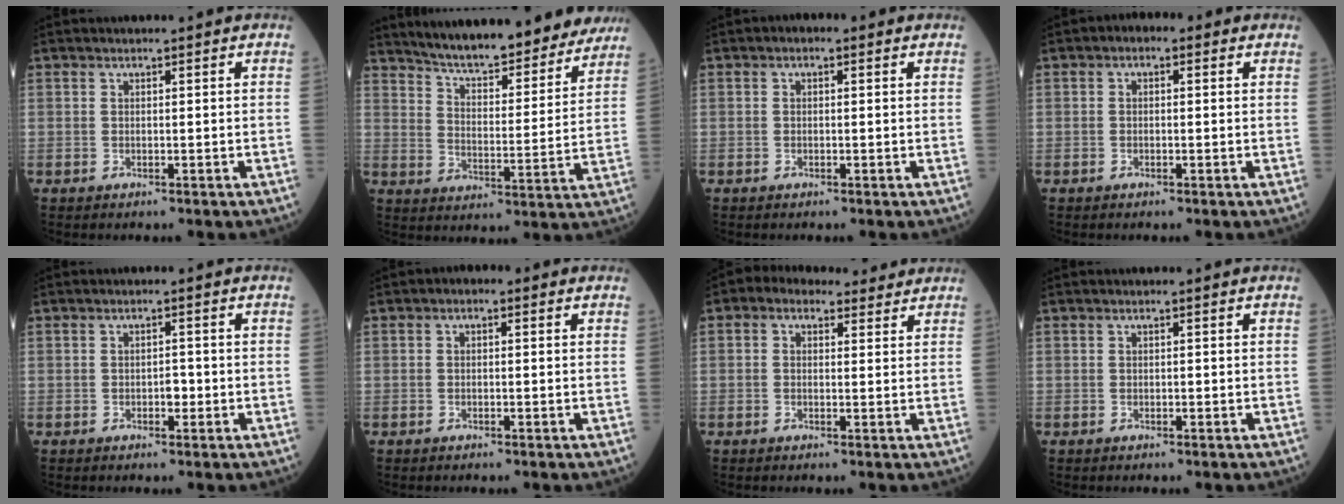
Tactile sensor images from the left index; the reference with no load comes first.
{"total": 20.9, "force": [19.0, 3.4, 8.1], "torque": [-0.115, -0.020, 0.258]}
{"total": 1.0, "force": [0.1, 0.6, 0.8], "torque": [-0.010, 0.002, -0.007]}
{"total": 1.9, "force": [0.4, 1.1, 1.5], "torque": [-0.019, 0.010, -0.005]}
{"total": 1.7, "force": [-0.6, 0.9, 1.3], "torque": [-0.017, 0.003, -0.009]}
{"total": 1.3, "force": [0.2, 0.8, 1.0], "torque": [-0.012, 0.005, -0.007]}
{"total": 4.8, "force": [3.2, 2.9, 2.0], "torque": [-0.035, 0.031, 0.051]}
{"total": 0.0}